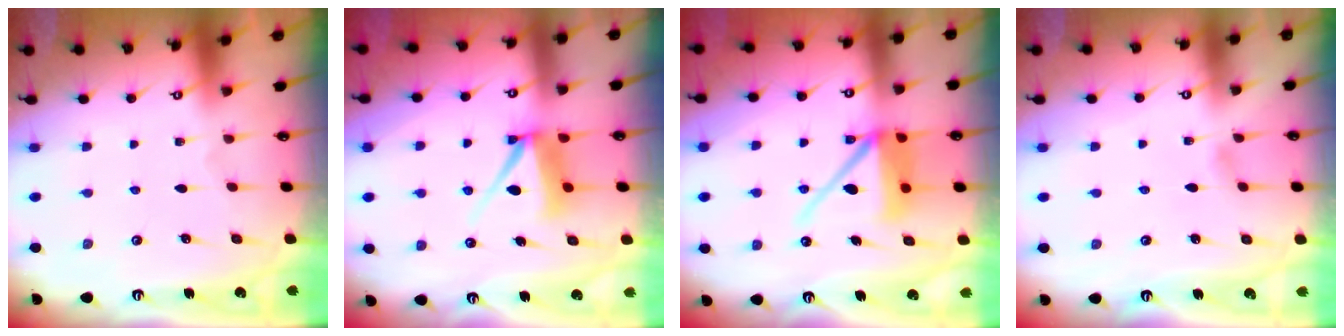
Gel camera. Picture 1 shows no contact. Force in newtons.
{"total": 8.9, "press": 8.9, "slide": 0.6}
{"total": 12.1, "press": 11.9, "slide": 1.8}
{"total": 3.6, "press": 3.6, "slide": 0.3}